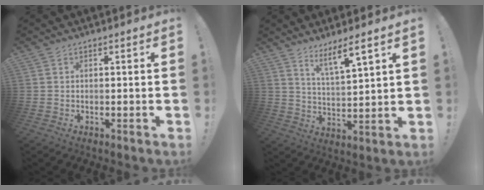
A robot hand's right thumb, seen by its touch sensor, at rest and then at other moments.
{"total": 8.1, "force": [6.2, 0.5, 5.2], "torque": [-0.083, -0.039, 0.102]}